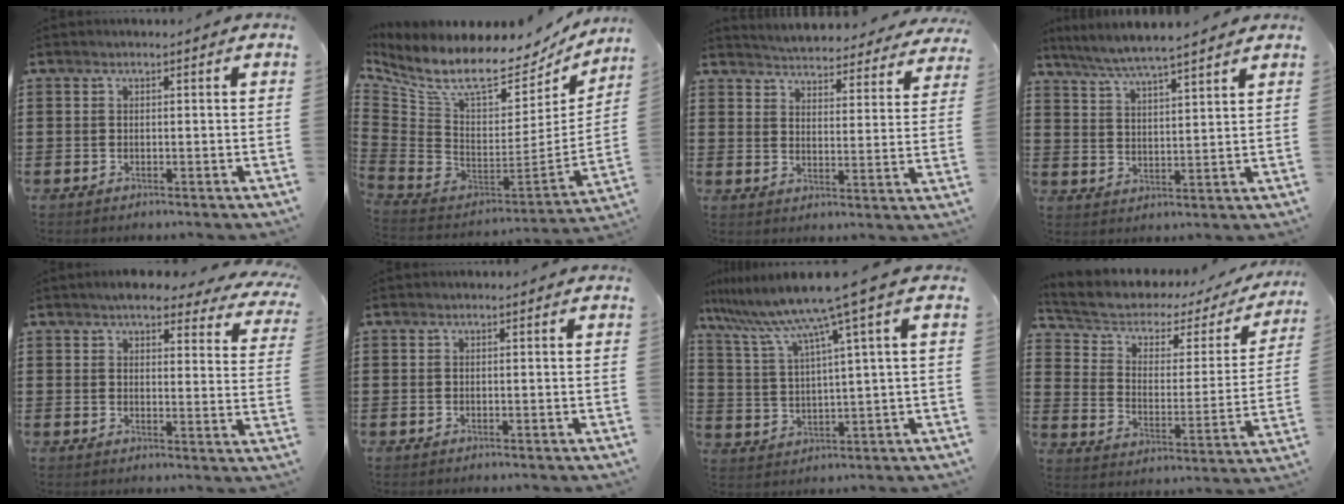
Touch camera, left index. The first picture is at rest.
{"total": 9.5, "force": [7.1, 2.7, 5.8], "torque": [-0.145, -0.074, 0.118]}
{"total": 4.1, "force": [4.1, -0.4, 0.4], "torque": [-0.030, -0.036, 0.068]}
{"total": 5.2, "force": [4.7, -0.3, 2.2], "torque": [-0.059, -0.022, 0.081]}
{"total": 5.0, "force": [4.4, 0.9, 2.3], "torque": [-0.044, -0.020, 0.075]}
{"total": 0.0}
{"total": 9.5, "force": [6.5, -1.2, 6.9], "torque": [-0.166, -0.044, 0.098]}
{"total": 4.3, "force": [2.7, 2.3, 2.4], "torque": [-0.067, -0.024, 0.041]}